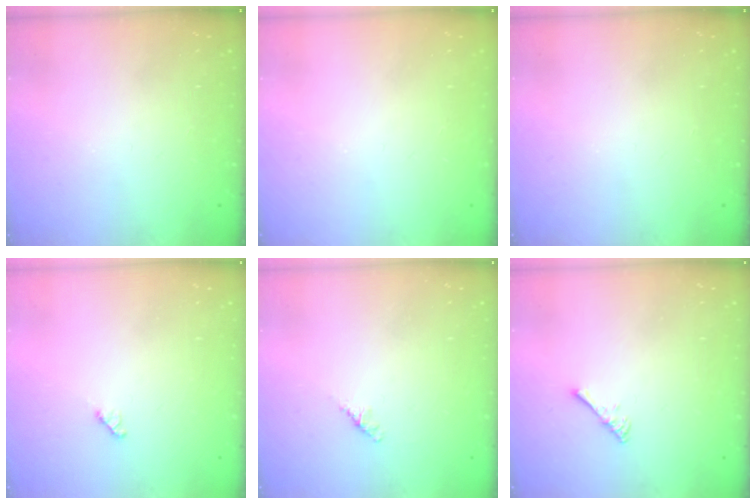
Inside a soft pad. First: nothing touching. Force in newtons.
{"total": 0.0}
{"total": 0.0}
{"total": 2.9, "press": 2.9, "slide": 0.3}
{"total": 1.8, "press": 1.7, "slide": 0.6}
{"total": 2.4, "press": 2.4, "slide": 0.4}